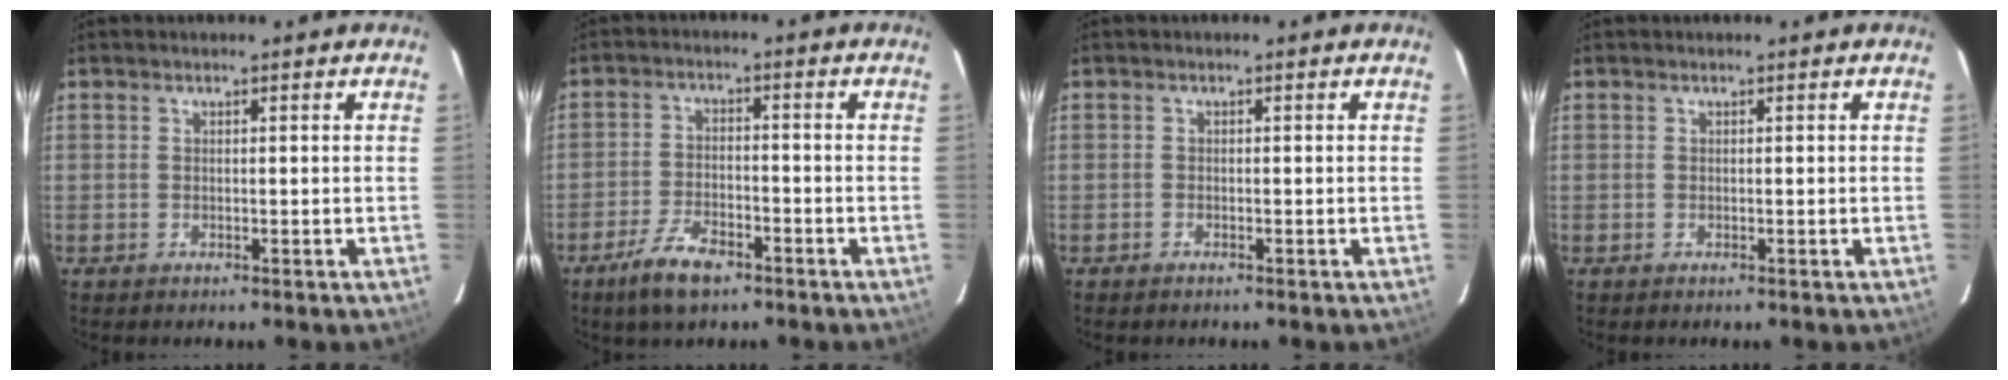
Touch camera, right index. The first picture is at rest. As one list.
[{"total": 7.8, "force": [-5.3, 3.1, 4.8], "torque": [-0.117, -0.006, -0.097]}, {"total": 0.7, "force": [-0.6, 0.3, 0.1], "torque": [-0.004, 0.003, -0.012]}, {"total": 0.0}]